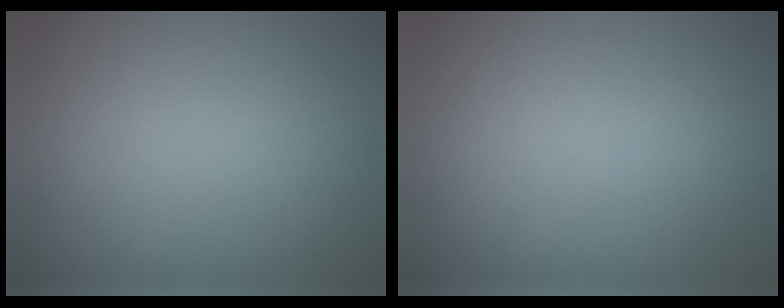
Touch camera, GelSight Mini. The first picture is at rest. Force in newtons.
{"total": 0.0}